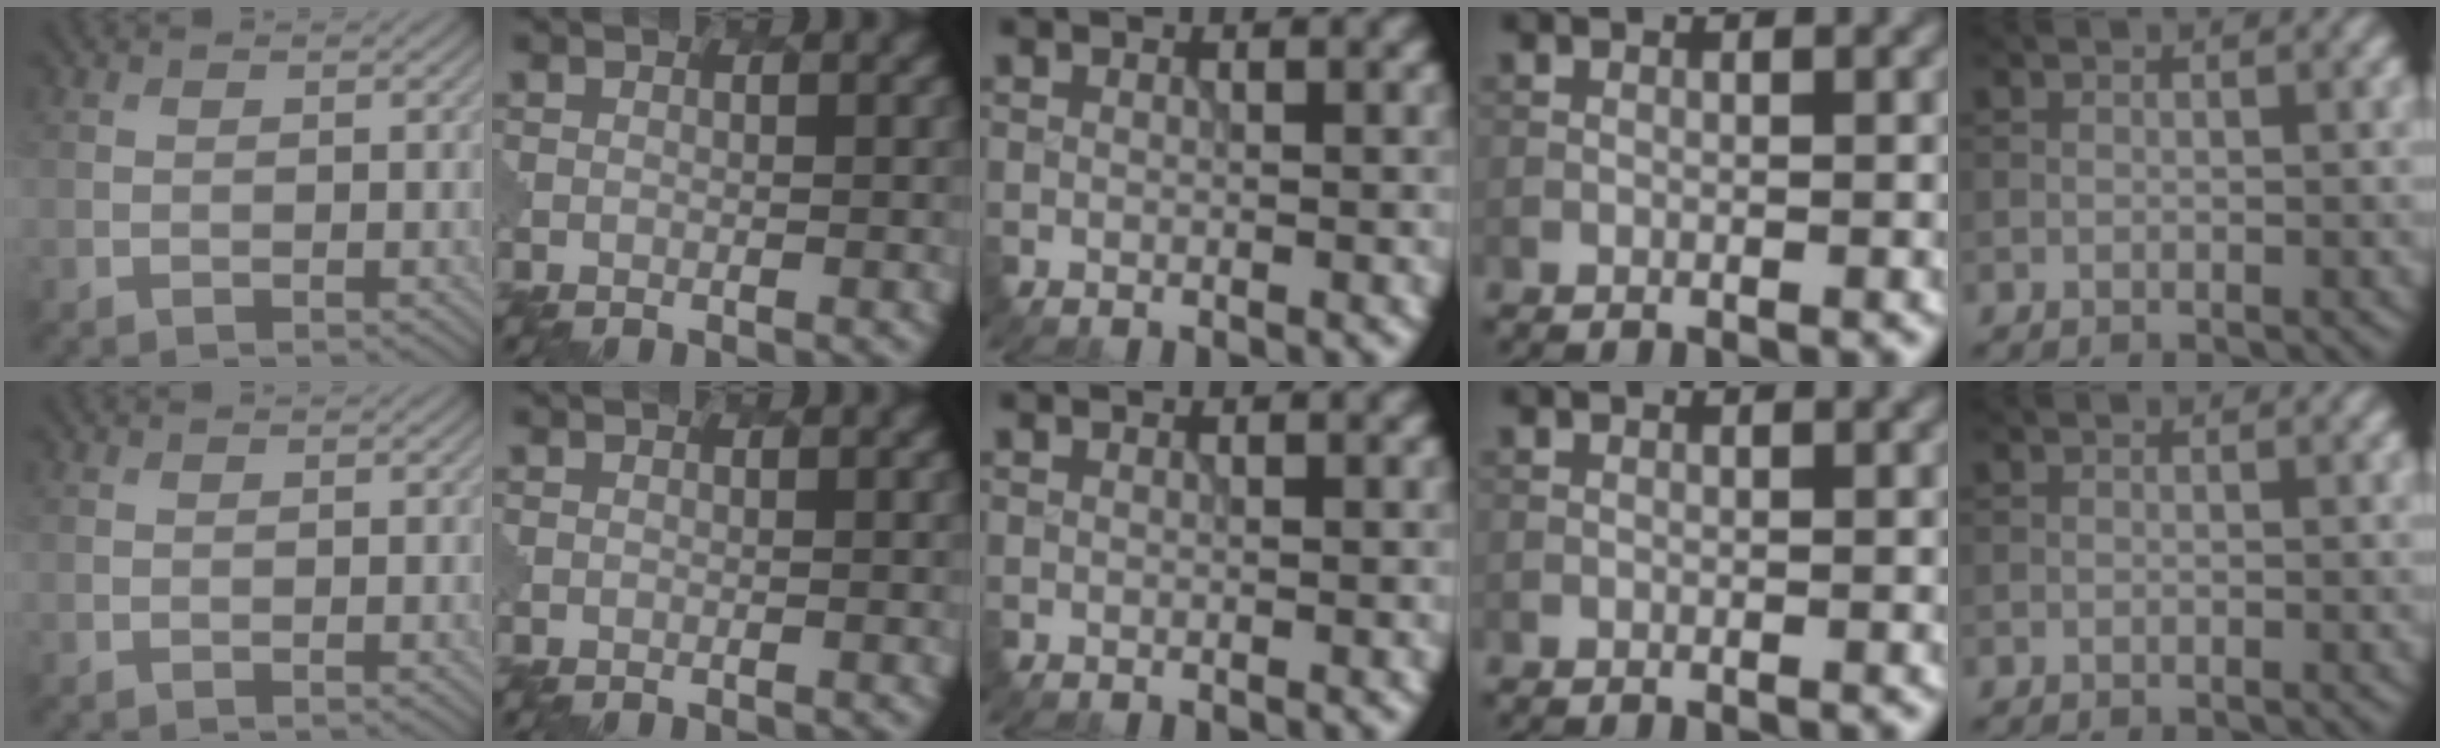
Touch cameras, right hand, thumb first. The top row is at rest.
{}